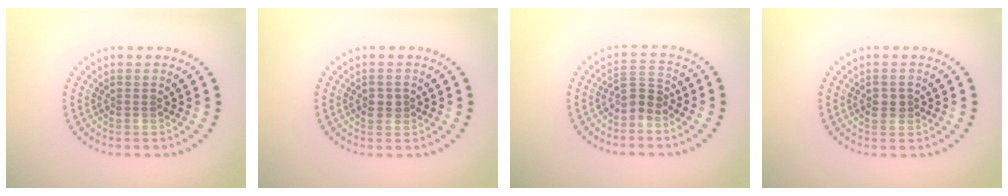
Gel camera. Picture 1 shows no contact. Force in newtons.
{"total": 1.4, "press": 1.4, "slide": 0.2}
{"total": 2.3, "press": 1.7, "slide": 1.5}
{"total": 1.4, "press": 1.4, "slide": 0.2}